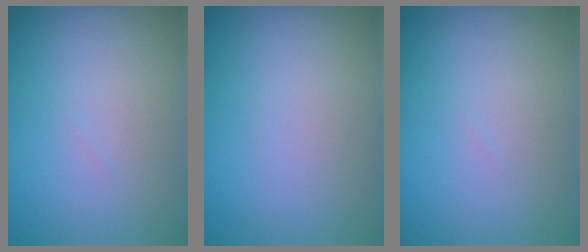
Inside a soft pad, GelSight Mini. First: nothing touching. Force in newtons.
{"total": 0.0}
{"total": 0.0}